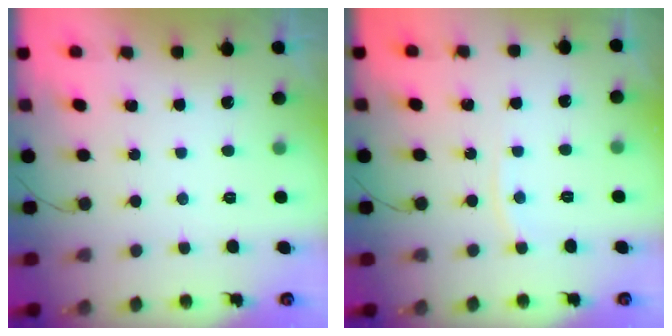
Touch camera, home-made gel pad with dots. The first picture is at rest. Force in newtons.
{"total": 3.2, "press": 3.2, "slide": 0.5}